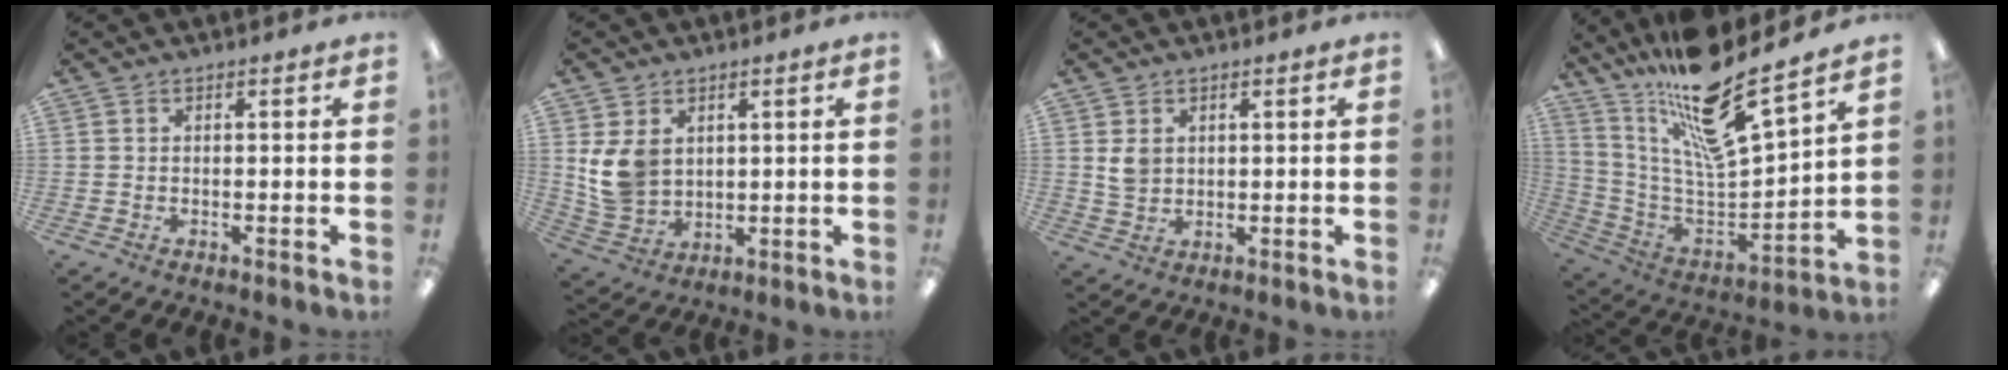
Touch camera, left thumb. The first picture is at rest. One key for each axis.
{"total": 8.7, "fx": 2.8, "fy": 6.8, "fz": 4.6, "tx": -0.102, "ty": -0.002, "tz": 0.055}
{"total": 3.8, "fx": 1.4, "fy": 3.0, "fz": 1.9, "tx": -0.033, "ty": 0.000, "tz": 0.026}
{"total": 19.0, "fx": 15.0, "fy": 2.7, "fz": 11.2, "tx": -0.201, "ty": -0.115, "tz": 0.246}